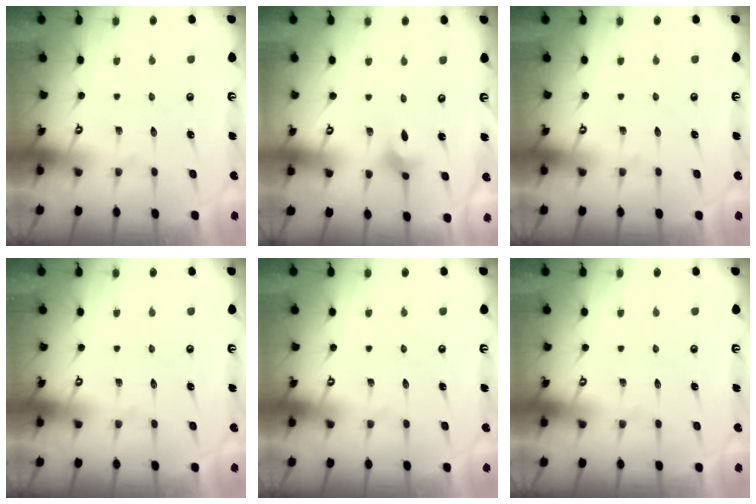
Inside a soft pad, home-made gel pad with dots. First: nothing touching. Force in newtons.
{"total": 2.3, "press": 2.3, "slide": 0.5}
{"total": 0.0}
{"total": 0.0}
{"total": 0.0}
{"total": 0.0}